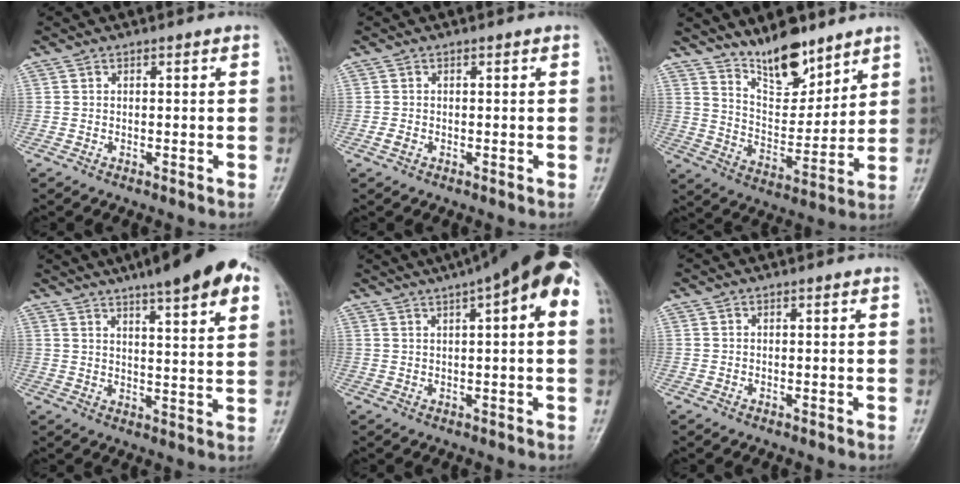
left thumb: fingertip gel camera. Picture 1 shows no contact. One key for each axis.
{"total": 1.1, "fx": -0.3, "fy": 0.8, "fz": 0.8, "tx": -0.014, "ty": 0.003, "tz": -0.005}
{"total": 12.1, "fx": 9.6, "fy": 4.6, "fz": 5.9, "tx": -0.065, "ty": -0.077, "tz": 0.176}
{"total": 15.6, "fx": 9.9, "fy": 3.1, "fz": 11.6, "tx": -0.144, "ty": -0.023, "tz": 0.129}
{"total": 13.7, "fx": 5.9, "fy": 3.0, "fz": 12.0, "tx": -0.170, "ty": 0.031, "tz": 0.076}
{"total": 0.0}